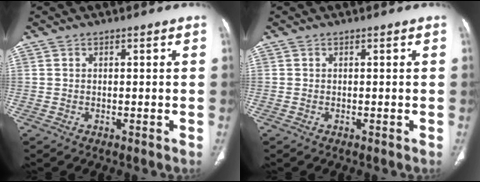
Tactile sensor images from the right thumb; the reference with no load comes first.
{"total": 0.0}